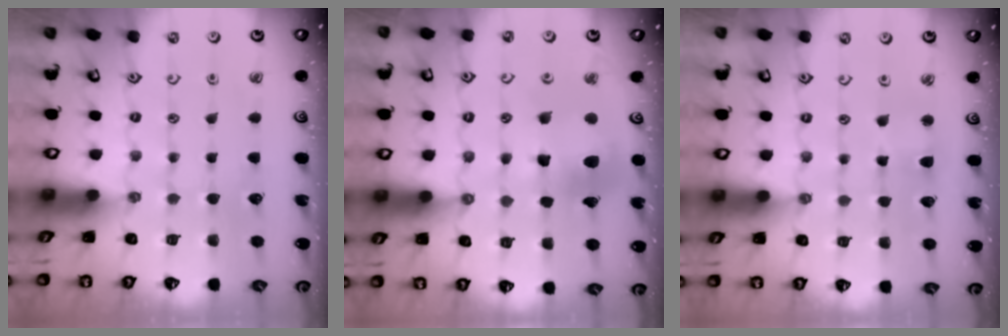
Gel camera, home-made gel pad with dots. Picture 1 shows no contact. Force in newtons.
{"total": 11.2, "press": 11.1, "slide": 1.4}
{"total": 2.9, "press": 2.9, "slide": 0.3}